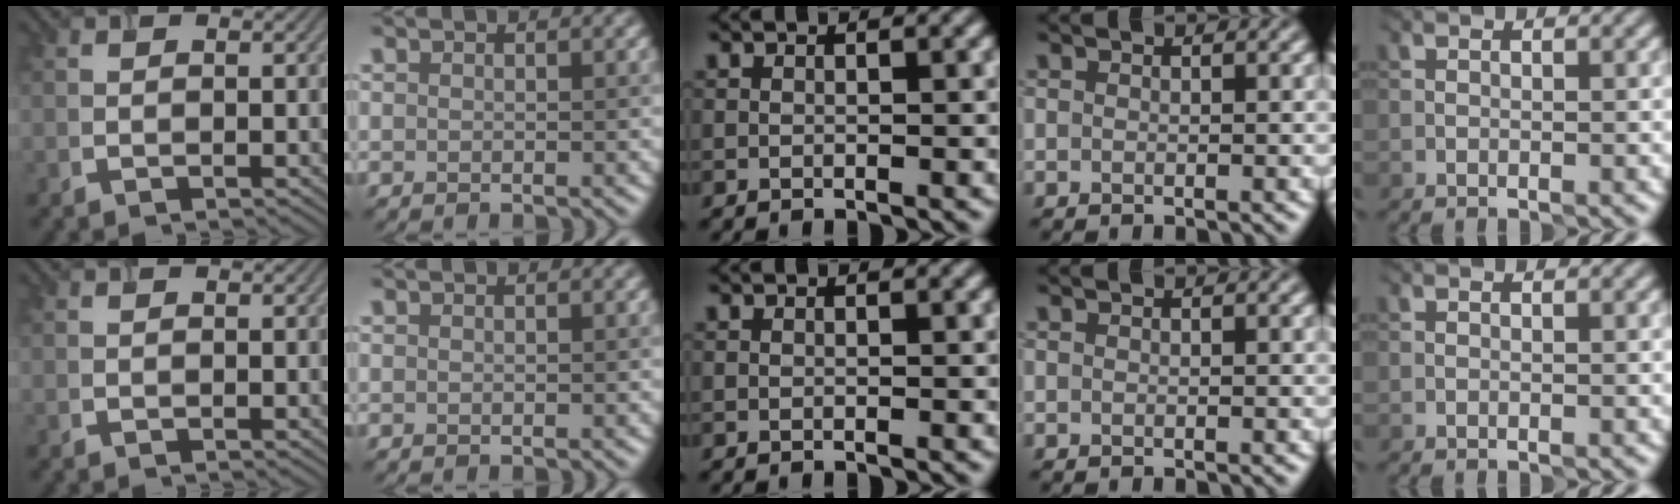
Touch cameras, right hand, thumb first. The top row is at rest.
{}